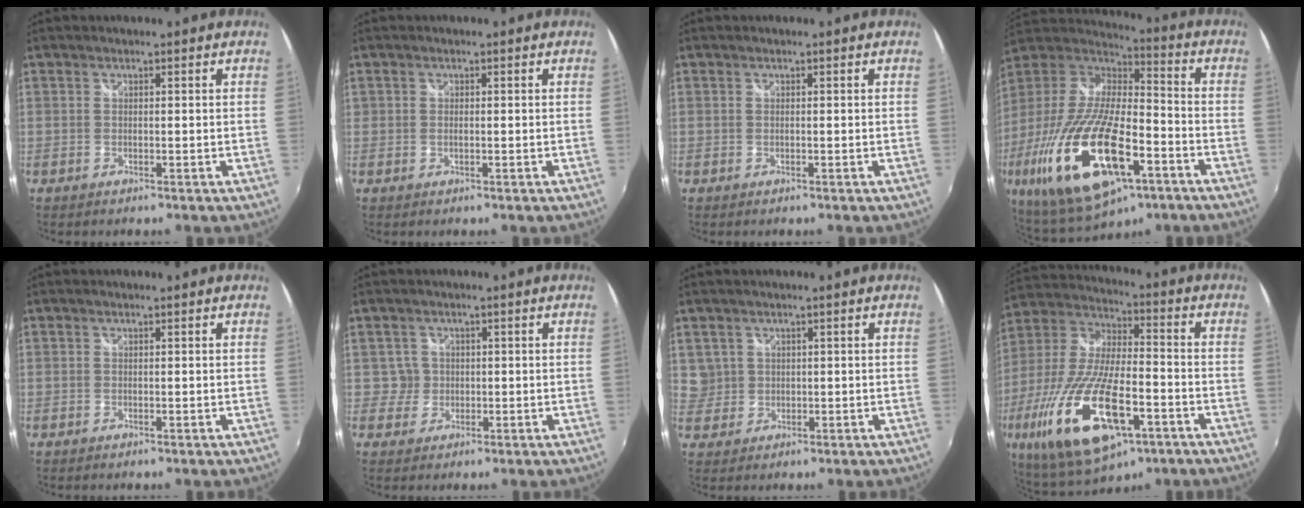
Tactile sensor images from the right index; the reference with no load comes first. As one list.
[{"total": 0.7, "force": [-0.1, 0.5, 0.4], "torque": [-0.009, -0.001, -0.003]}, {"total": 0.0}, {"total": 28.7, "force": [-11.7, 11.4, 23.5], "torque": [-0.487, -0.062, -0.202]}, {"total": 0.0}, {"total": 2.5, "force": [0.1, 2.5, -0.3], "torque": [0.011, 0.012, 0.004]}, {"total": 3.5, "force": [1.1, 3.3, 0.2], "torque": [0.011, 0.010, 0.024]}, {"total": 25.4, "force": [-10.9, 9.8, 20.8], "torque": [-0.437, -0.062, -0.186]}]